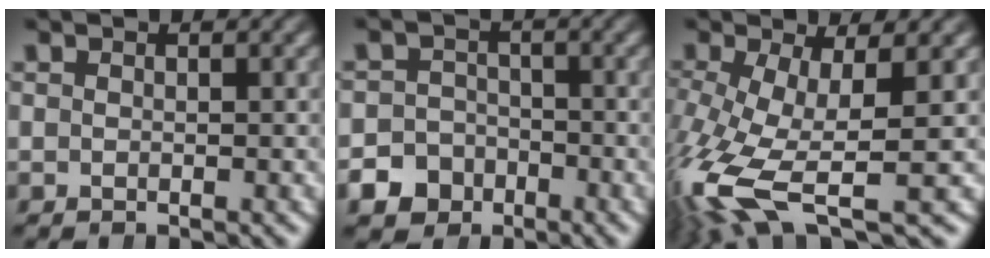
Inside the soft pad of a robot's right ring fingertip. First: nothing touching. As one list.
[{"total": 7.2, "force": [-3.9, 6.0, 1.0], "torque": [-0.022, -0.025, -0.069]}, {"total": 8.7, "force": [-3.6, 4.6, 6.4], "torque": [-0.162, -0.058, -0.027]}]